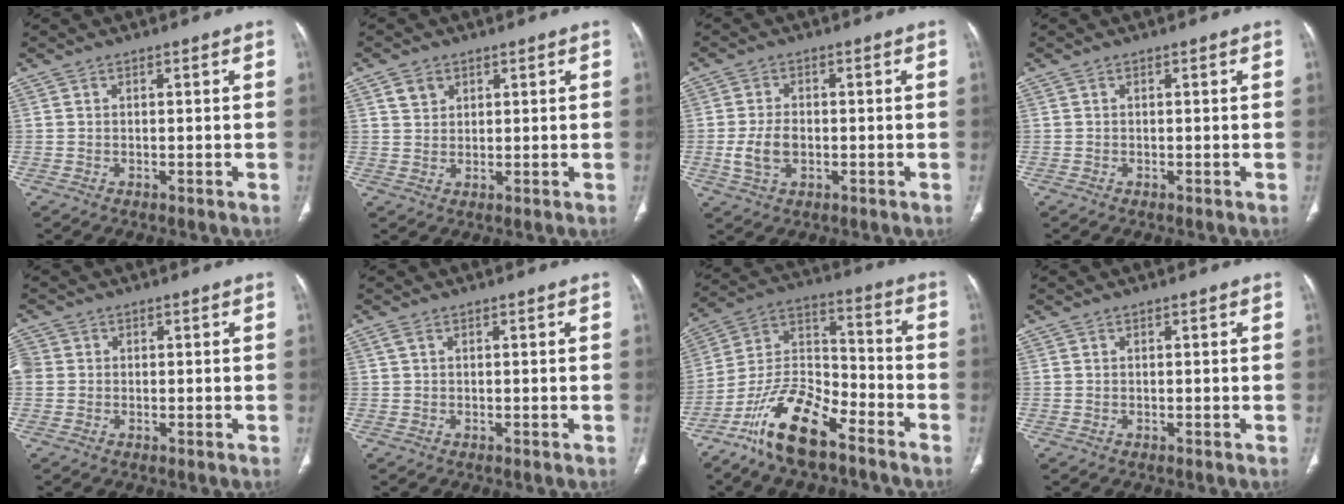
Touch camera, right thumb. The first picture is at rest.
{"total": 3.2, "force": [1.7, 2.4, 1.2], "torque": [-0.010, -0.009, 0.035]}
{"total": 5.4, "force": [-1.0, 3.5, 4.1], "torque": [-0.081, 0.005, -0.017]}
{"total": 0.0}
{"total": 5.0, "force": [0.3, 4.5, 2.1], "torque": [-0.056, 0.016, 0.007]}
{"total": 0.7, "force": [0.3, 0.4, 0.5], "torque": [-0.012, 0.007, 0.007]}
{"total": 15.3, "force": [-10.4, 5.6, 9.6], "torque": [-0.172, 0.071, -0.202]}
{"total": 0.0}